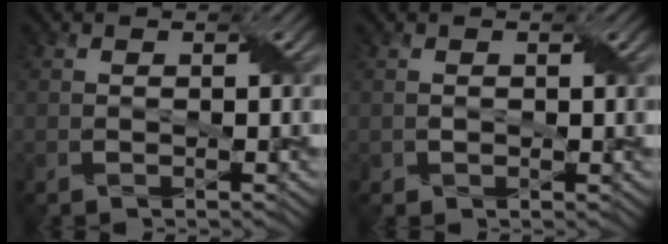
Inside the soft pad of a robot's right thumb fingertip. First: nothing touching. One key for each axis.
{"total": 1.1, "fx": 0.3, "fy": 1.0, "fz": 0.4, "tx": -0.013, "ty": -0.002, "tz": 0.008}